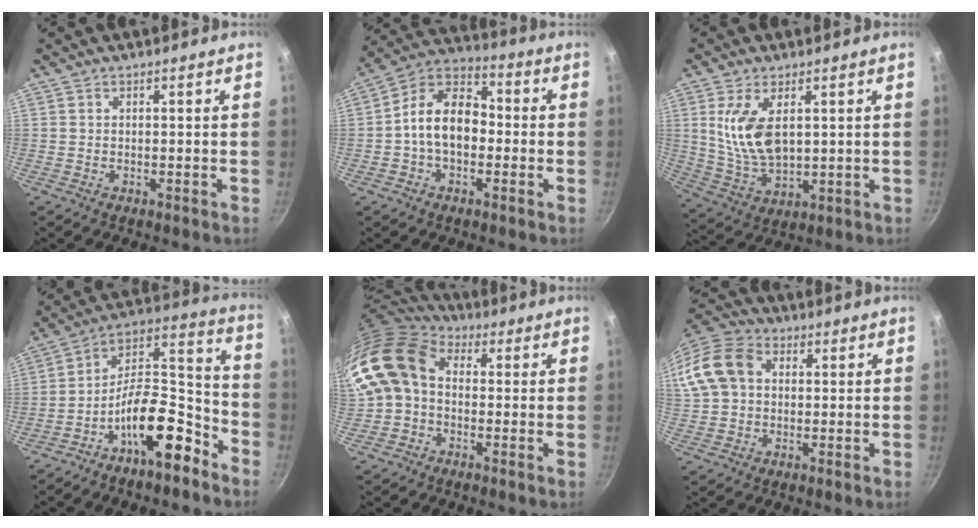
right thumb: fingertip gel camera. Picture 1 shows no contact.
{"total": 12.2, "force": [-1.6, 8.4, 8.7], "torque": [-0.110, 0.044, -0.048]}
{"total": 11.3, "force": [2.7, 6.0, 9.2], "torque": [-0.171, -0.024, 0.063]}
{"total": 18.1, "force": [-10.2, 7.3, 13.1], "torque": [-0.175, 0.102, -0.181]}
{"total": 13.5, "force": [0.2, 10.4, 8.5], "torque": [-0.150, 0.031, -0.015]}
{"total": 14.4, "force": [2.3, 11.0, 9.0], "torque": [-0.177, 0.034, 0.029]}